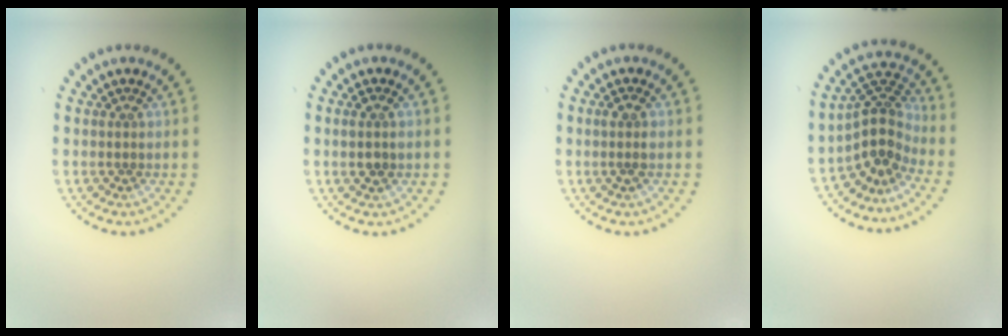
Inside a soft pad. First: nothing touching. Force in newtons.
{"total": 1.4, "press": 1.3, "slide": 0.2}
{"total": 1.3, "press": 1.2, "slide": 0.6}
{"total": 3.8, "press": 2.7, "slide": 2.7}